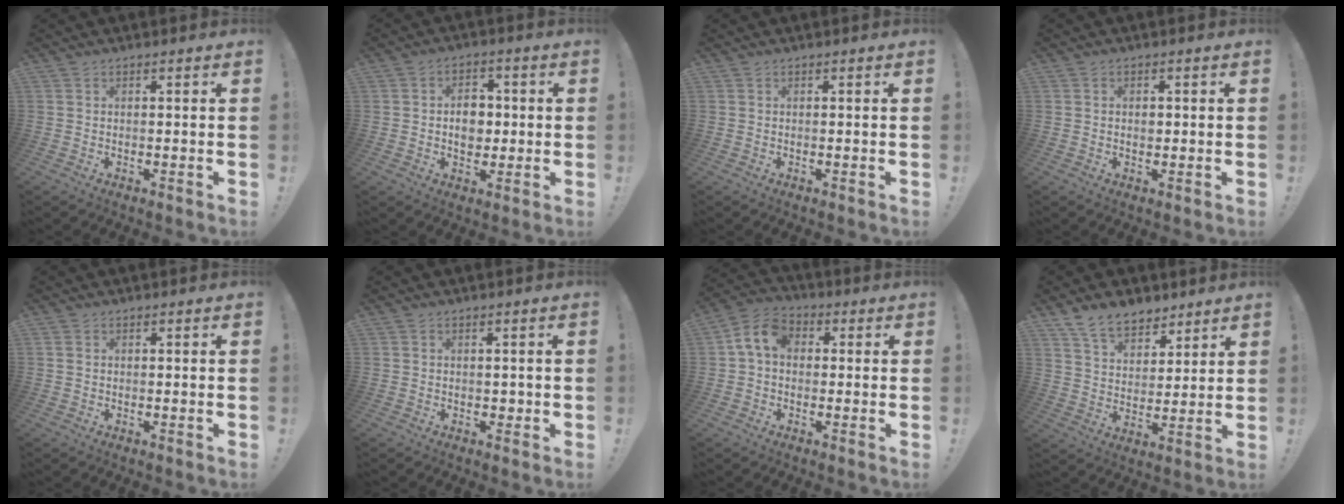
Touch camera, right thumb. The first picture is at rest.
{"total": 8.1, "force": [0.0, 6.4, 4.9], "torque": [-0.079, 0.010, 0.001]}
{"total": 0.0}
{"total": 1.5, "force": [-0.2, 1.2, 0.8], "torque": [-0.006, 0.002, -0.006]}
{"total": 0.9, "force": [0.3, 0.8, 0.3], "torque": [-0.004, 0.004, 0.004]}
{"total": 1.4, "force": [-0.1, 1.3, 0.6], "torque": [-0.001, 0.001, -0.003]}
{"total": 9.0, "force": [1.5, 6.4, 6.2], "torque": [-0.117, 0.012, 0.034]}
{"total": 10.9, "force": [8.4, 6.0, 3.6], "torque": [-0.061, -0.057, 0.162]}